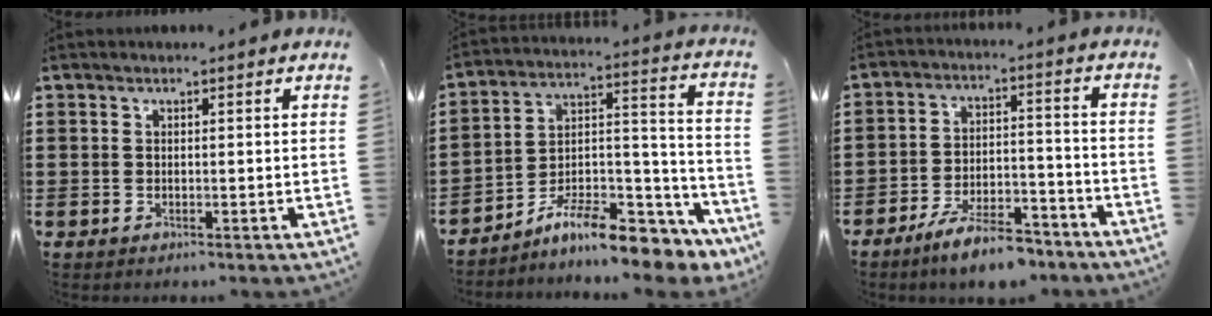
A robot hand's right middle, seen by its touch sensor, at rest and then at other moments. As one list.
[{"total": 10.8, "force": [-9.4, 1.7, 5.1], "torque": [-0.074, 0.023, -0.179]}, {"total": 8.2, "force": [-7.2, 1.8, 3.6], "torque": [-0.061, 0.017, -0.132]}]